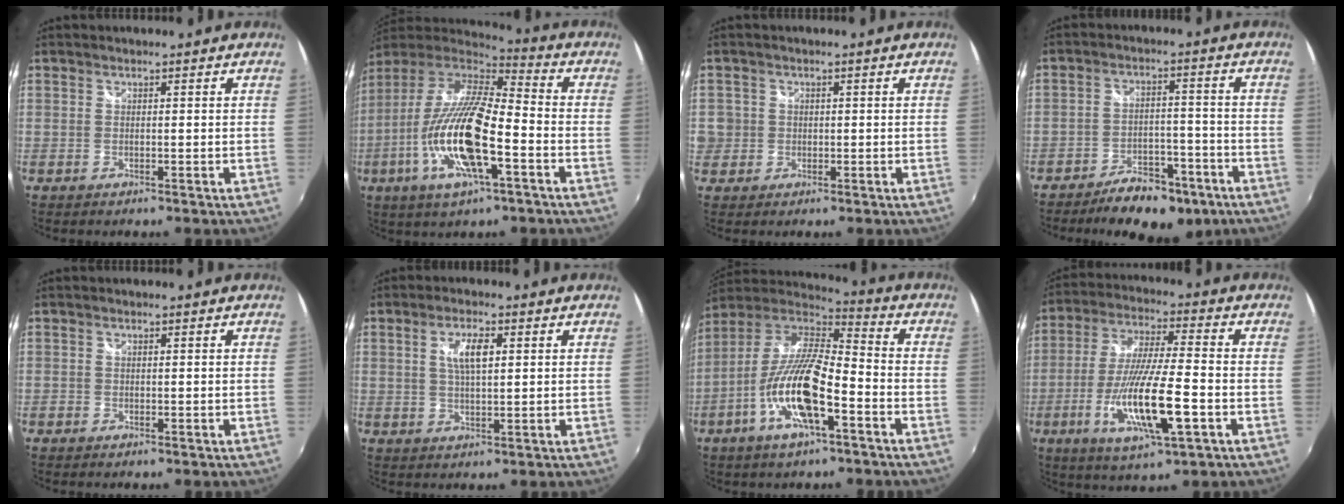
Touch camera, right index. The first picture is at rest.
{"total": 20.5, "force": [-6.9, 5.4, 18.5], "torque": [-0.357, -0.028, -0.135]}
{"total": 4.2, "force": [-0.2, 4.1, 0.6], "torque": [-0.014, 0.008, 0.000]}
{"total": 11.6, "force": [-8.4, 5.4, 5.9], "torque": [-0.117, 0.011, -0.114]}
{"total": 0.7, "force": [-0.5, 0.5, 0.1], "torque": [-0.002, -0.003, -0.011]}
{"total": 5.1, "force": [1.4, 1.7, 4.6], "torque": [-0.083, 0.003, 0.026]}
{"total": 16.5, "force": [-6.8, 4.5, 14.3], "torque": [-0.281, -0.014, -0.132]}
{"total": 16.1, "force": [-5.5, 2.6, 14.9], "torque": [-0.298, -0.026, -0.095]}